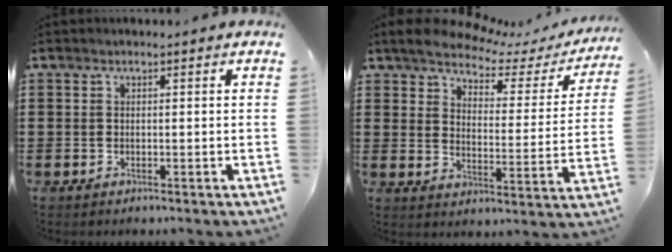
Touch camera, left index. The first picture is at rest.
{"total": 4.9, "force": [4.5, 1.2, 1.4], "torque": [-0.056, -0.025, 0.073]}